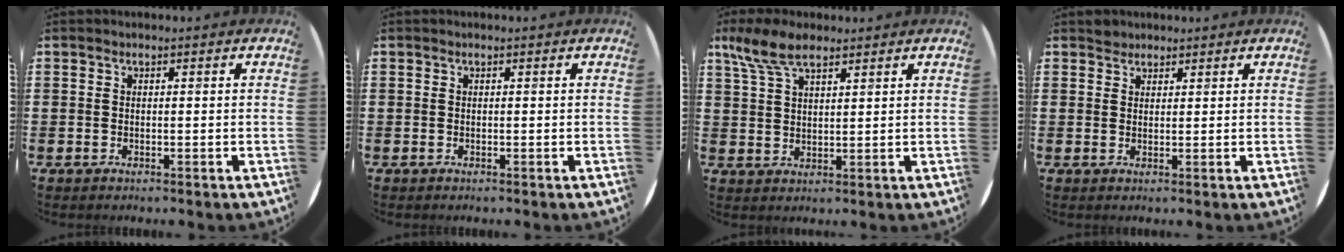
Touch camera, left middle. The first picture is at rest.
{"total": 0.0}
{"total": 6.5, "force": [4.8, 2.5, 3.7], "torque": [-0.083, -0.003, 0.089]}
{"total": 1.6, "force": [1.4, 0.6, -0.2], "torque": [0.008, -0.002, 0.028]}